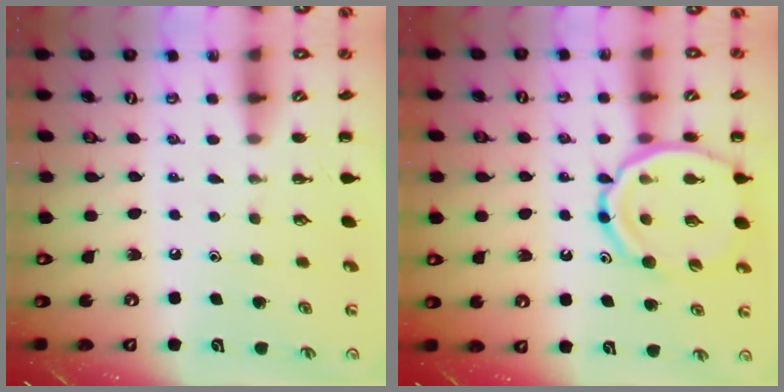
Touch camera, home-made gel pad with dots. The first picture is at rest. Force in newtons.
{"total": 15.1, "press": 14.8, "slide": 2.7}